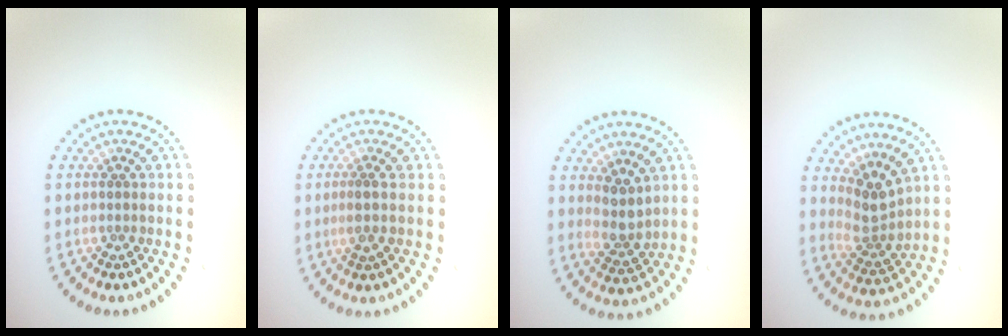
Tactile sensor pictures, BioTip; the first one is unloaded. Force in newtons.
{"total": 1.2, "press": 0.8, "slide": 0.9}
{"total": 2.6, "press": 2.2, "slide": 1.5}
{"total": 2.8, "press": 2.1, "slide": 1.9}